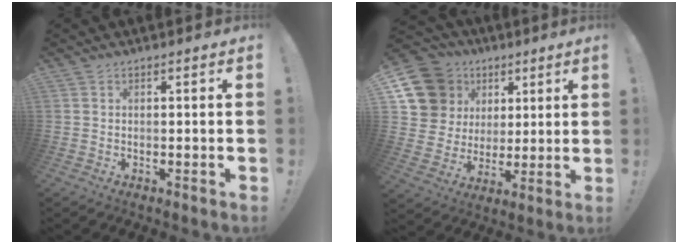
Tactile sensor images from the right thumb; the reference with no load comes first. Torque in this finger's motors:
{"motor_torque": [-0.32, 0.61, -0.24, 0.48, 0.05]}